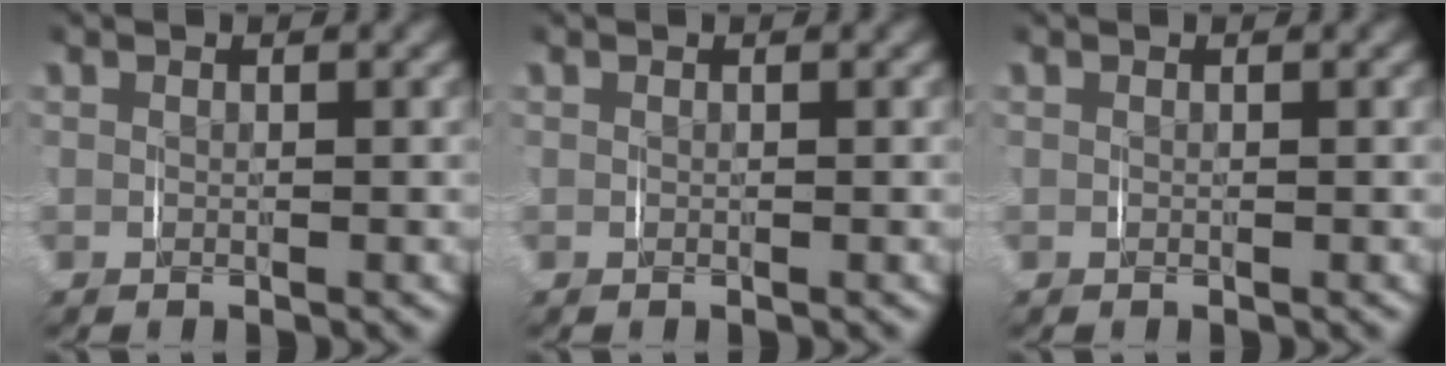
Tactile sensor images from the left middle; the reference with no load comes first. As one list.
[{"total": 0.0}, {"total": 0.0}]